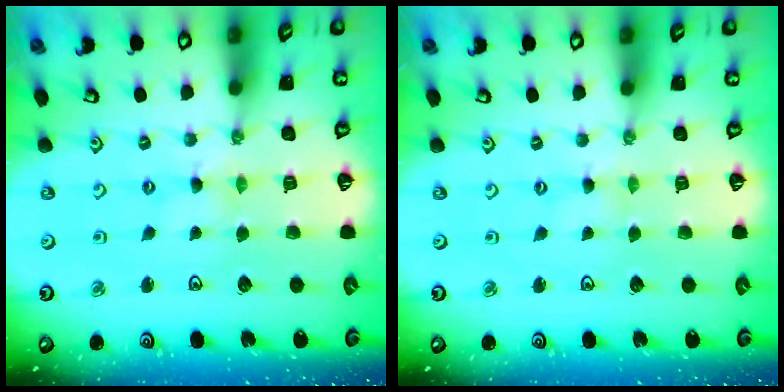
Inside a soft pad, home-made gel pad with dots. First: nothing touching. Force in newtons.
{"total": 0.0}